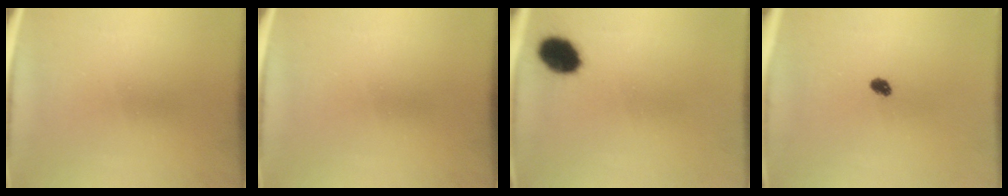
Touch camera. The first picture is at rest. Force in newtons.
{"total": 0.0}
{"total": 8.0}
{"total": 1.9}